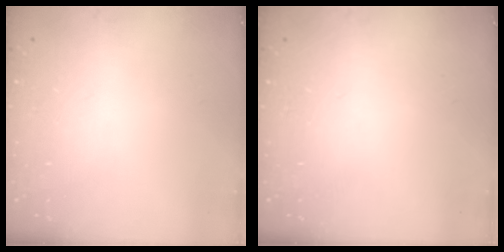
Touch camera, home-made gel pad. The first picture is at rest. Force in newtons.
{"total": 0.0}